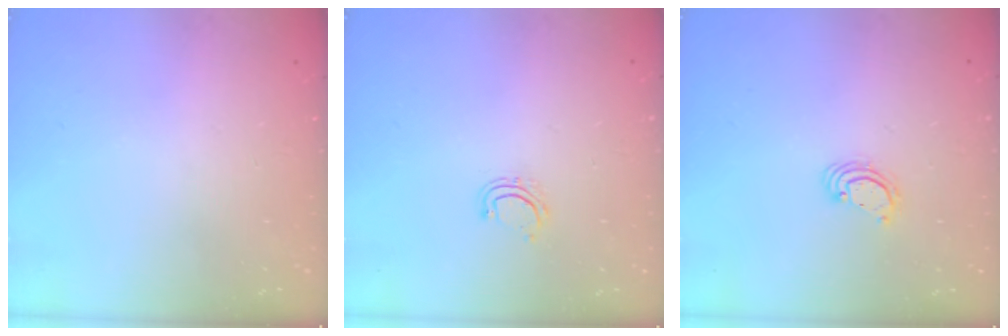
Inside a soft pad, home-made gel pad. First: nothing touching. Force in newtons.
{"total": 5.0, "press": 4.8, "slide": 1.2}
{"total": 2.2, "press": 2.2, "slide": 0.2}